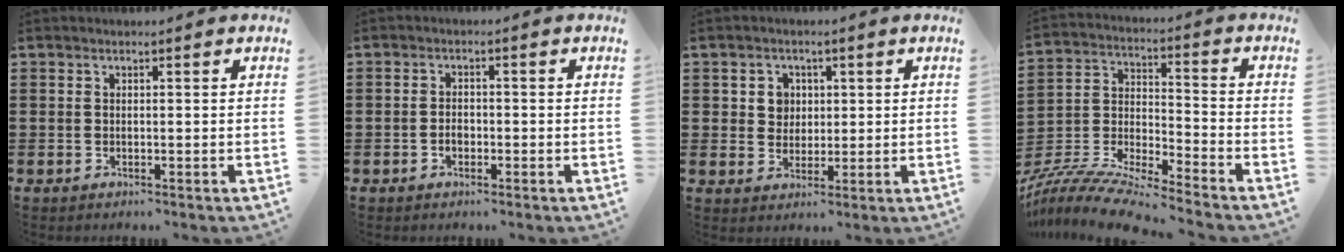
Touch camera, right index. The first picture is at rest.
{"total": 1.7, "force": [-0.7, 1.0, 1.2], "torque": [-0.024, 0.001, -0.013]}
{"total": 3.4, "force": [0.8, 3.2, 0.9], "torque": [-0.031, 0.012, 0.012]}
{"total": 8.9, "force": [-8.6, 0.0, 2.4], "torque": [-0.063, -0.005, -0.177]}